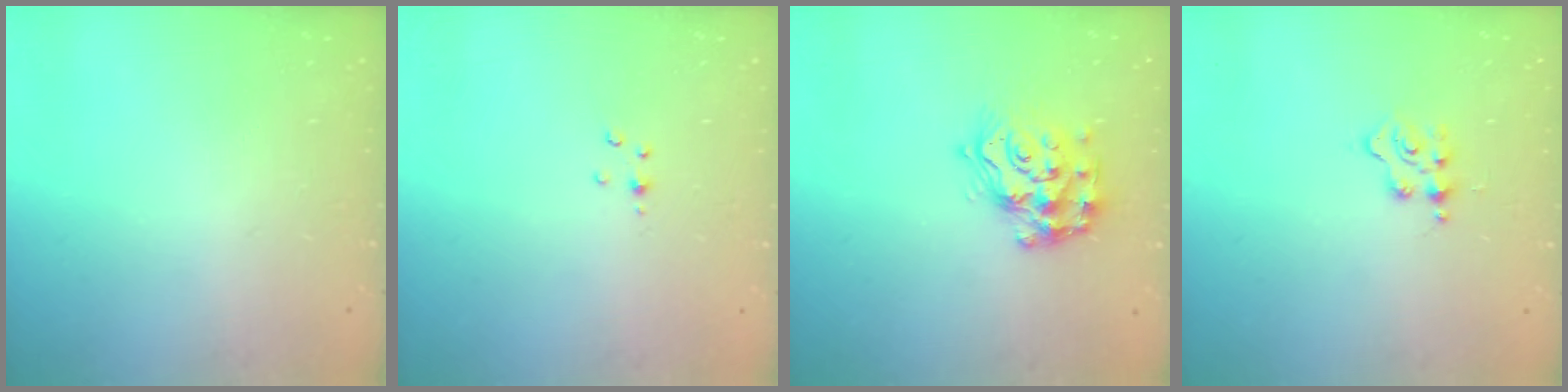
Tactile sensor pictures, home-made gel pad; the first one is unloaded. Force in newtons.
{"total": 2.0, "press": 2.0, "slide": 0.3}
{"total": 14.8, "press": 14.8, "slide": 1.0}
{"total": 2.7, "press": 2.7, "slide": 0.3}